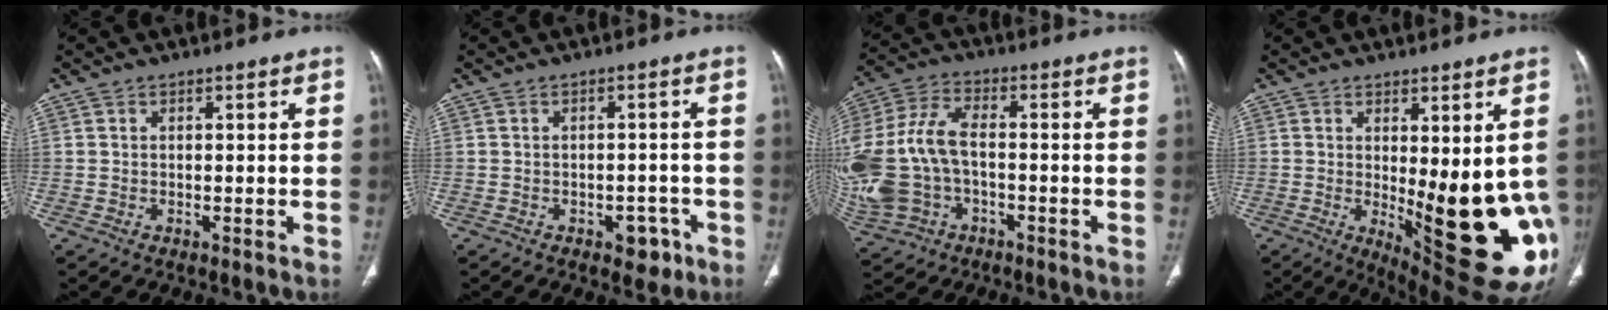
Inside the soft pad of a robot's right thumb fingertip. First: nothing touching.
{"total": 4.2, "force": [-2.3, 2.6, 2.3], "torque": [-0.011, 0.016, -0.025]}
{"total": 18.2, "force": [-2.1, 11.6, 13.9], "torque": [-0.344, 0.019, -0.030]}
{"total": 18.7, "force": [-2.4, 5.9, 17.6], "torque": [-0.194, -0.031, -0.004]}